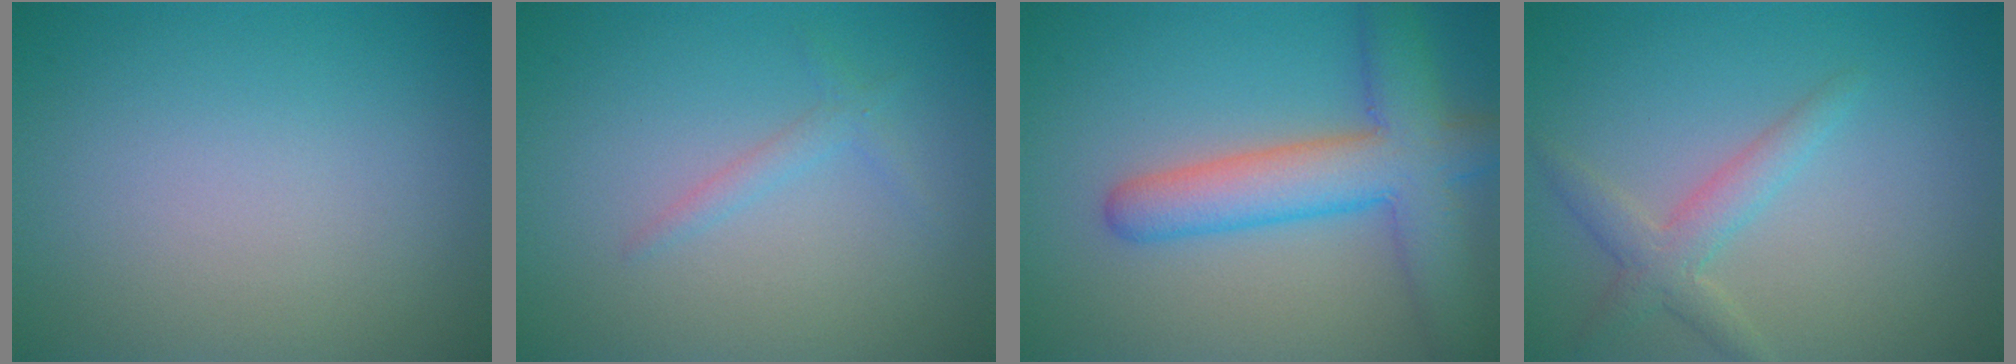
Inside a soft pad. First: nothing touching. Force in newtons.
{"total": 1.1, "press": 1.1, "slide": 0.1}
{"total": 7.1, "press": 7.1, "slide": 0.2}
{"total": 2.5, "press": 2.5, "slide": 0.2}